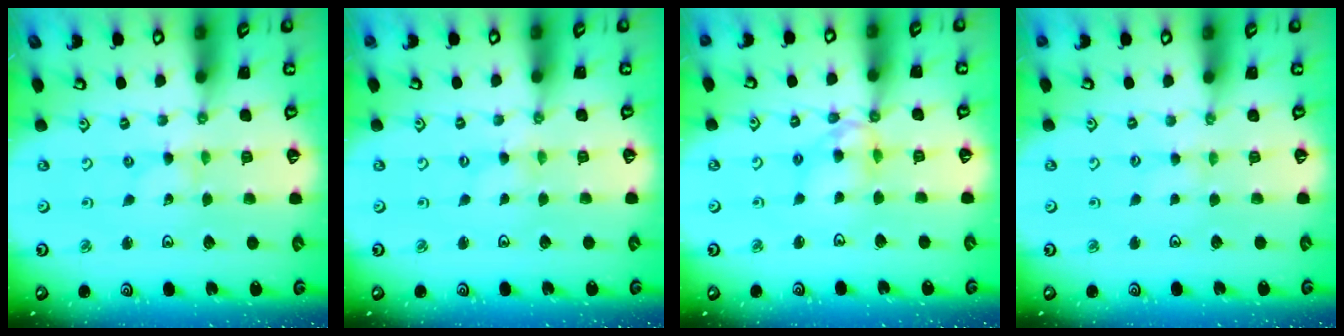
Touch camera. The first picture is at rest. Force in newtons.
{"total": 0.0}
{"total": 10.1, "press": 10.1, "slide": 1.0}
{"total": 2.0, "press": 1.9, "slide": 0.4}